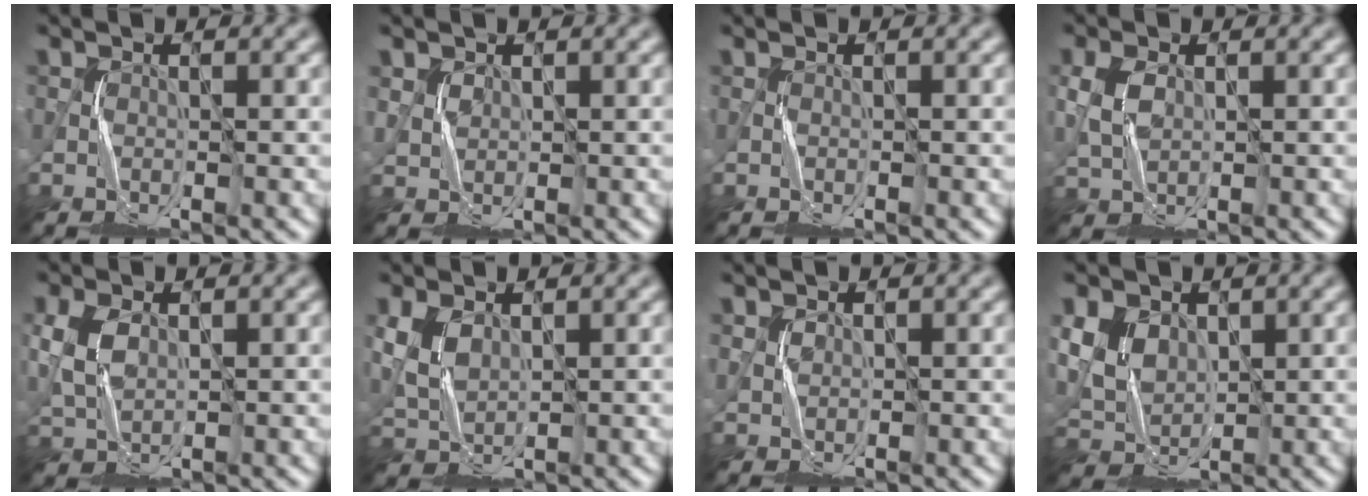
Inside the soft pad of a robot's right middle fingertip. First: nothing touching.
{"total": 1.2, "force": [0.8, 0.9, 0.1], "torque": [-0.008, -0.003, 0.019]}
{"total": 0.0}
{"total": 3.2, "force": [0.5, 2.2, 2.3], "torque": [-0.068, 0.003, 0.013]}
{"total": 4.2, "force": [0.7, 2.8, 3.1], "torque": [-0.089, 0.004, 0.016]}
{"total": 3.7, "force": [1.1, 2.4, 2.5], "torque": [-0.072, 0.002, 0.027]}
{"total": 0.8, "force": [0.5, 0.6, 0.0], "torque": [-0.004, -0.003, 0.015]}
{"total": 5.1, "force": [1.7, 3.7, 3.0], "torque": [-0.074, -0.001, 0.029]}